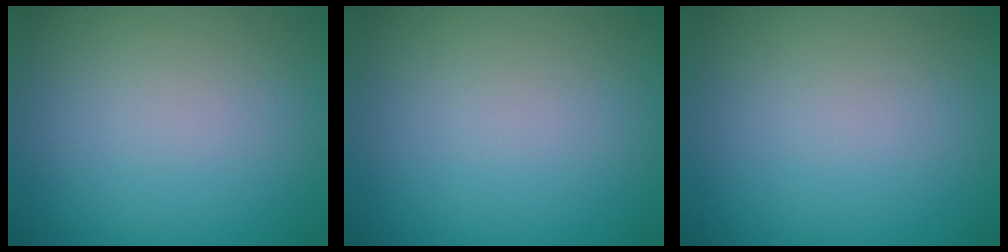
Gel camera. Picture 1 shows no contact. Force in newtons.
{"total": 0.0}
{"total": 0.0}